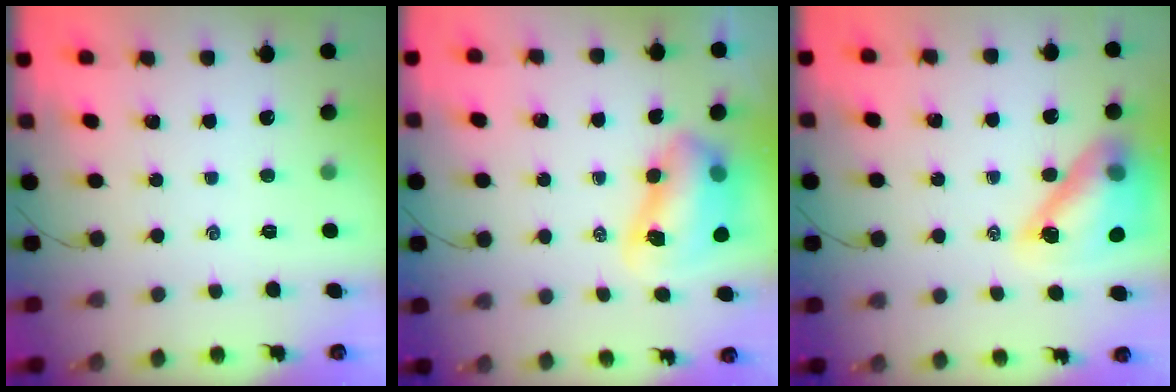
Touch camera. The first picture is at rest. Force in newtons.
{"total": 9.9, "press": 9.6, "slide": 2.1}
{"total": 14.2, "press": 13.6, "slide": 3.9}